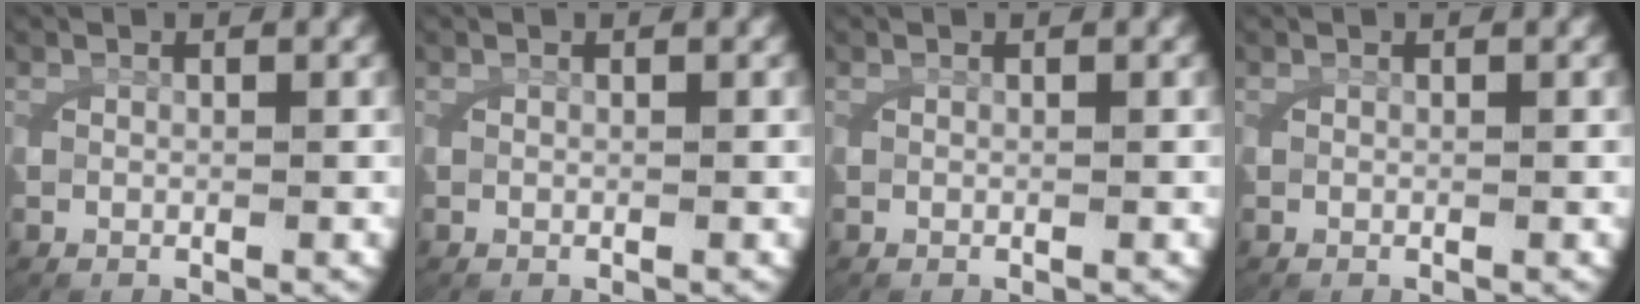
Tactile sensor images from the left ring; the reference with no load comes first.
{"total": 0.0}
{"total": 0.0}
{"total": 0.0}